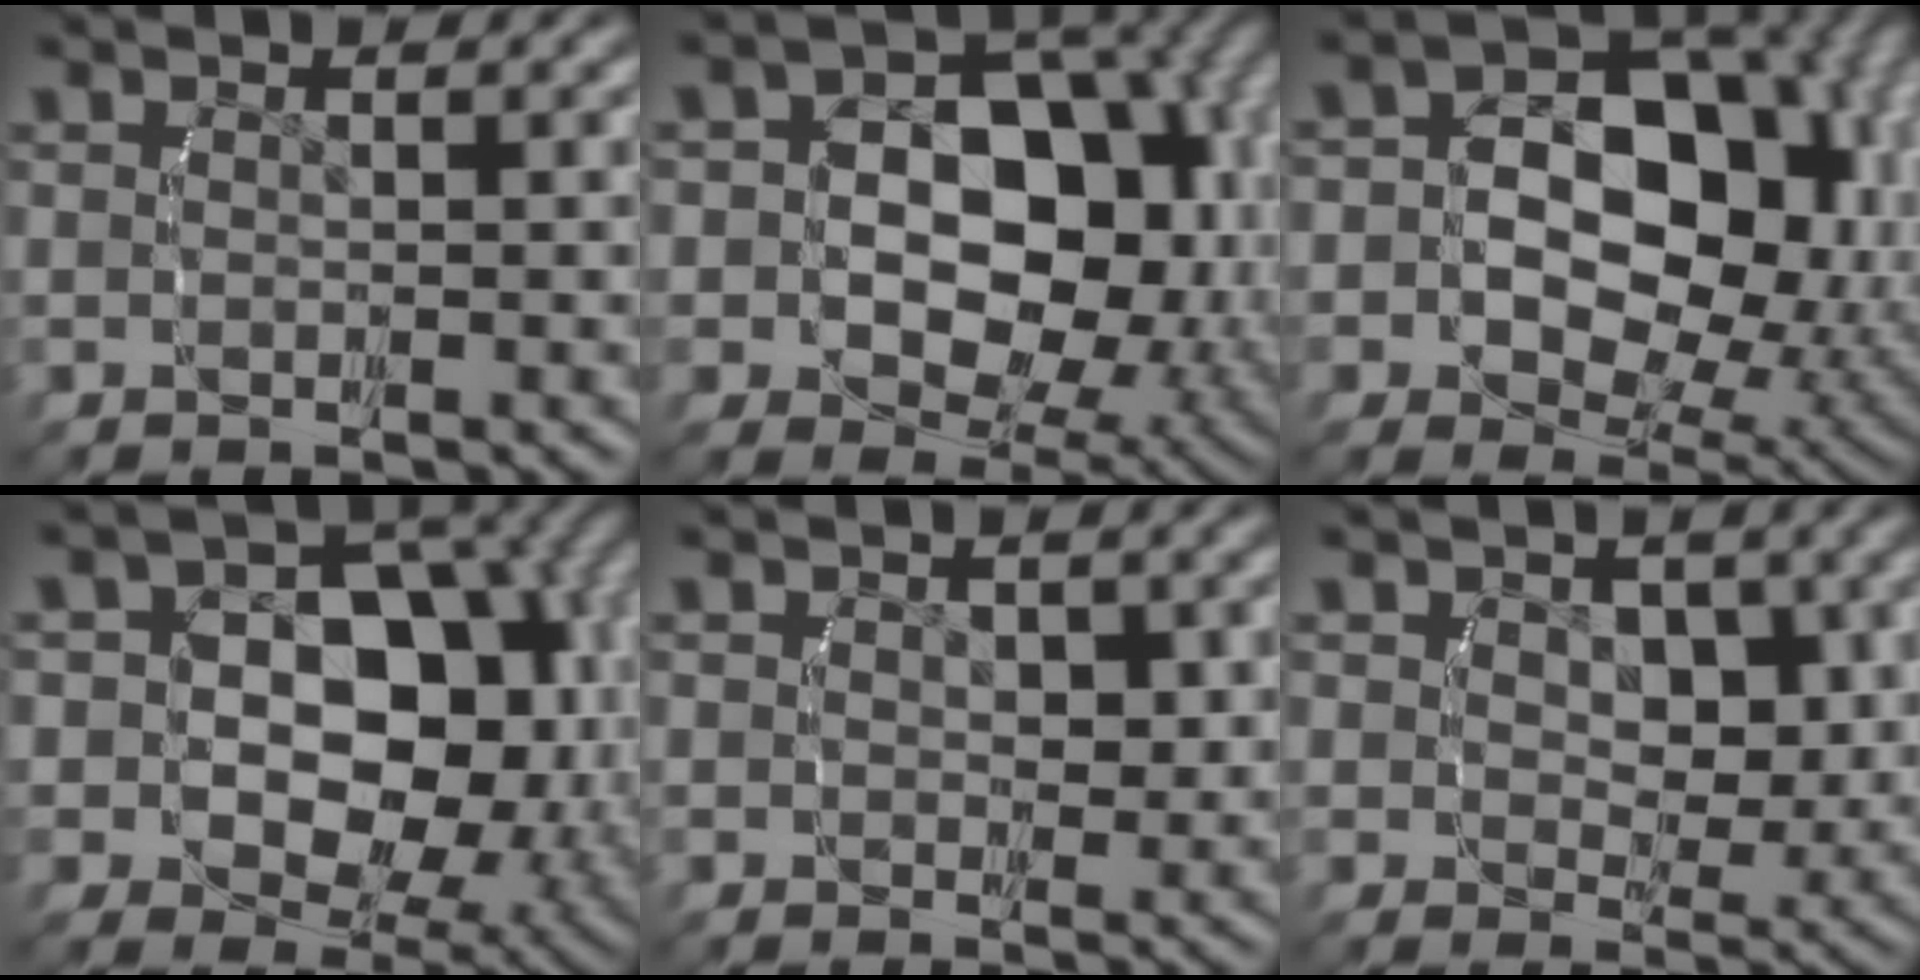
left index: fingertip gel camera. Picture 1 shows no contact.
{"total": 13.6, "force": [-0.1, 10.9, 8.2], "torque": [-0.126, -0.041, 0.007]}
{"total": 14.9, "force": [1.1, 11.2, 9.7], "torque": [-0.140, -0.026, 0.019]}
{"total": 15.2, "force": [-0.2, 12.7, 8.3], "torque": [-0.151, -0.057, 0.007]}
{"total": 0.8, "force": [0.6, 0.5, 0.3], "torque": [0.003, -0.013, 0.014]}
{"total": 2.4, "force": [1.2, 1.8, 1.0], "torque": [-0.008, -0.022, 0.028]}